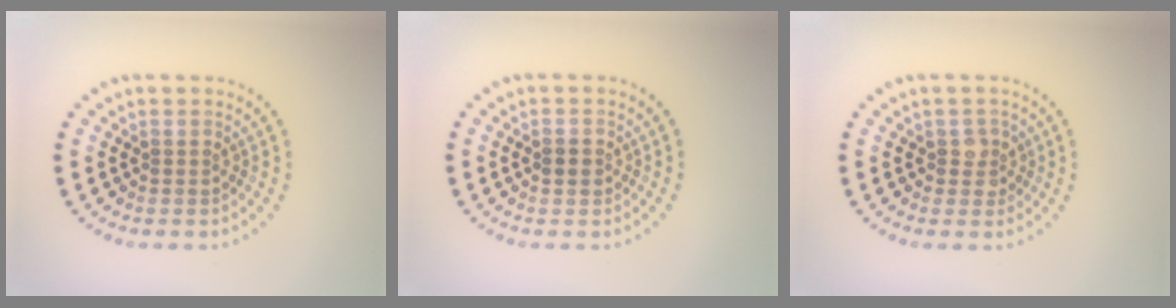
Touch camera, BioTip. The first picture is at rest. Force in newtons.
{"total": 1.4, "press": 1.4, "slide": 0.1}
{"total": 1.6, "press": 1.4, "slide": 0.9}